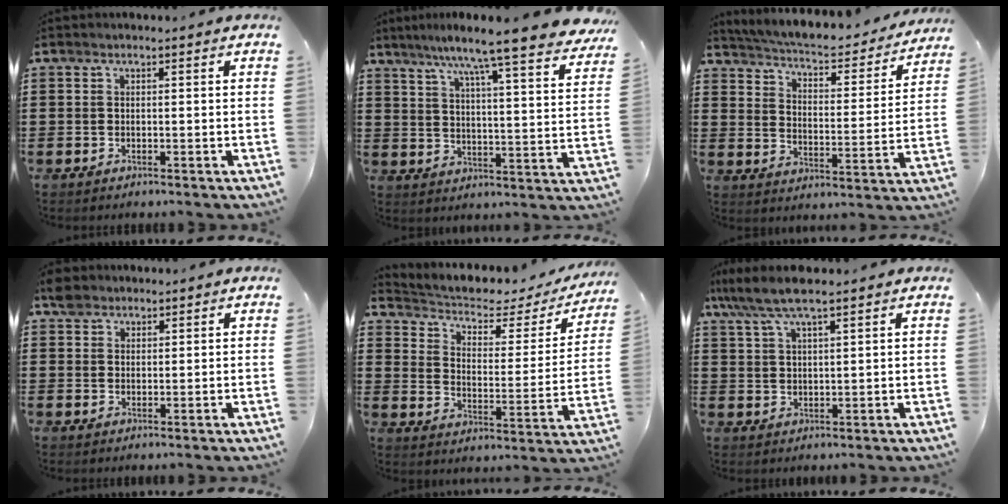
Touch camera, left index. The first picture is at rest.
{"total": 9.1, "force": [7.8, -1.0, 4.5], "torque": [-0.102, -0.059, 0.121]}
{"total": 4.3, "force": [4.1, 0.3, 1.3], "torque": [-0.052, -0.036, 0.062]}
{"total": 2.9, "force": [2.3, 1.7, 0.6], "torque": [-0.012, 0.004, 0.043]}
{"total": 3.4, "force": [2.4, 1.7, 1.8], "torque": [-0.050, -0.019, 0.032]}
{"total": 6.3, "force": [5.0, 1.0, 3.6], "torque": [-0.085, -0.007, 0.091]}